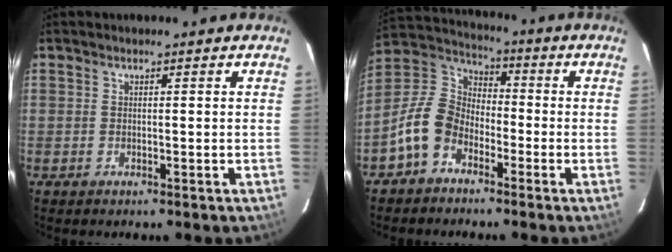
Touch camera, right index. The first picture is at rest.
{"total": 10.3, "force": [-5.7, 7.0, 5.0], "torque": [-0.111, 0.025, -0.117]}